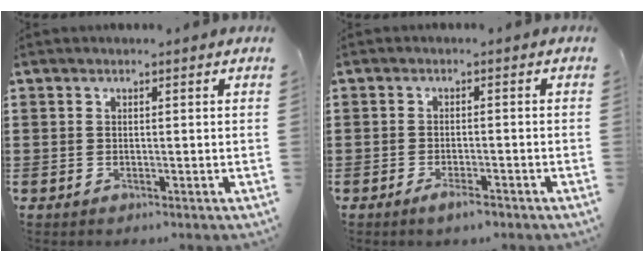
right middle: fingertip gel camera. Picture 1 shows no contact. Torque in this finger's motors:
{"motor_torque": [0.95, -0.40, 0.09, 0.11]}